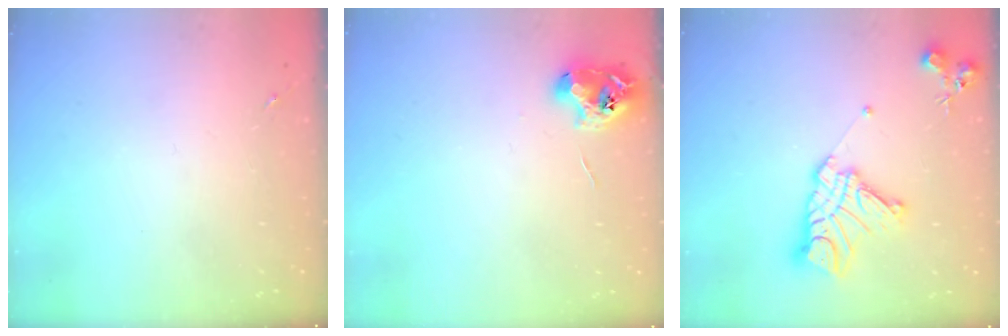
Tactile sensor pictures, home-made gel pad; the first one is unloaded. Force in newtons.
{"total": 8.7, "press": 8.6, "slide": 0.8}
{"total": 16.1, "press": 16.0, "slide": 1.6}